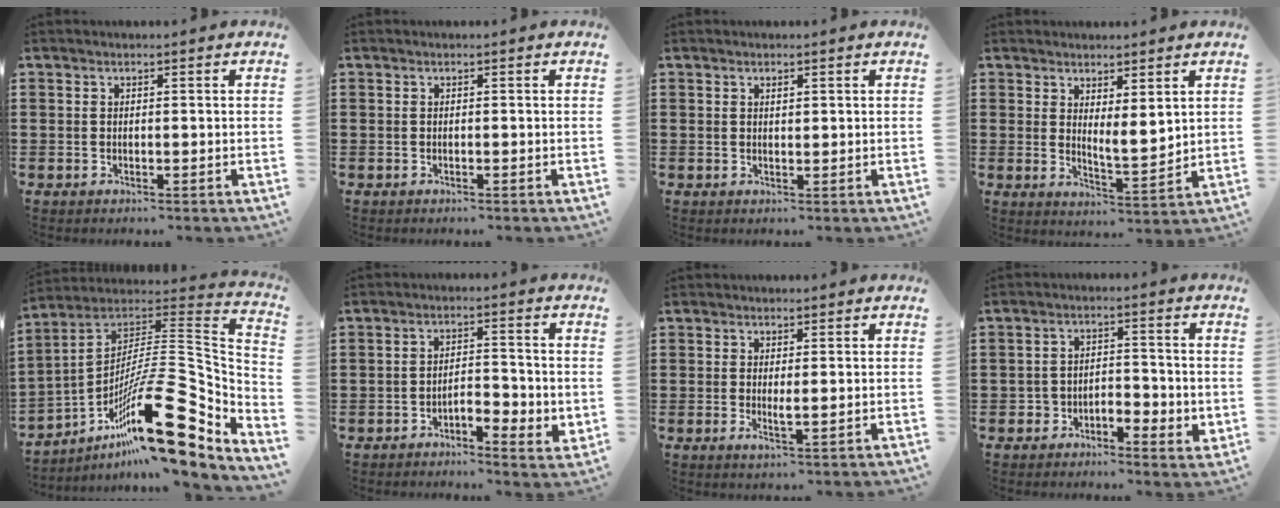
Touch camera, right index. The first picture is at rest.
{"total": 0.0}
{"total": 0.6, "force": [0.3, 0.2, 0.5], "torque": [-0.010, 0.001, 0.007]}
{"total": 3.8, "force": [2.9, 1.0, 2.3], "torque": [-0.045, -0.012, 0.052]}
{"total": 22.7, "force": [-10.9, 6.0, 19.0], "torque": [-0.312, 0.016, -0.192]}
{"total": 3.7, "force": [-2.0, 1.4, 2.7], "torque": [-0.048, 0.006, -0.038]}
{"total": 1.8, "force": [0.3, 0.1, 1.7], "torque": [-0.035, -0.003, 0.005]}
{"total": 3.1, "force": [-1.9, 1.9, 1.5], "torque": [-0.032, 0.006, -0.040]}